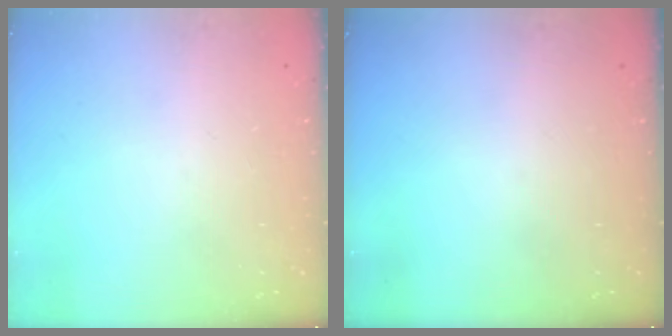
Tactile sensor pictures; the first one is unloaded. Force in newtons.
{"total": 0.0}